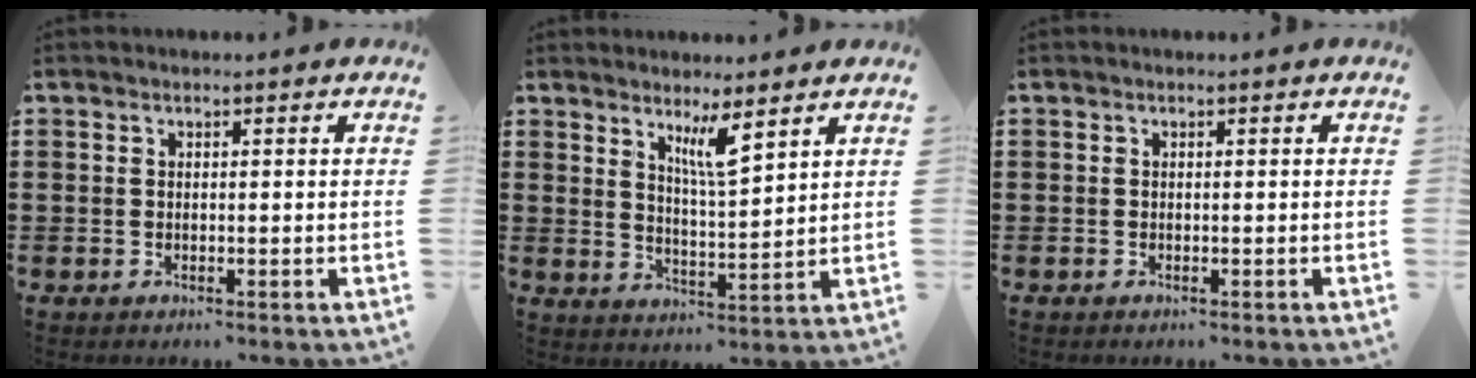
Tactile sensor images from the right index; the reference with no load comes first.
{"total": 5.0, "force": [3.5, 0.3, 3.5], "torque": [-0.070, -0.012, 0.059]}
{"total": 0.0}